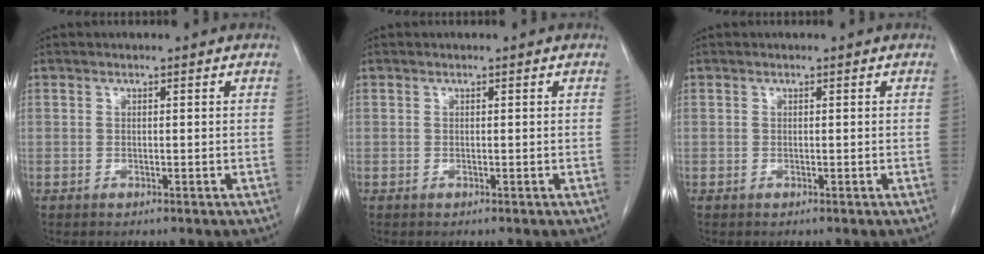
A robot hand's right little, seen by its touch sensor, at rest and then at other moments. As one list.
[{"total": 0.0}, {"total": 0.0}]